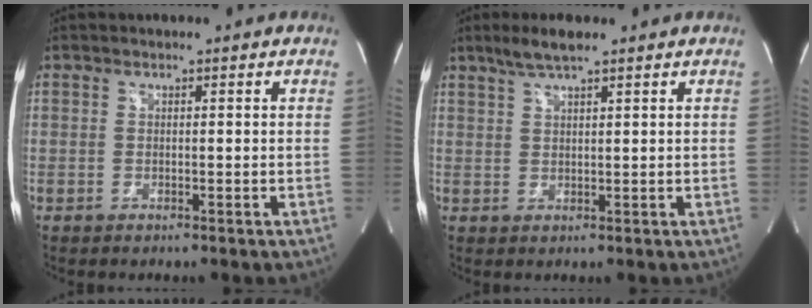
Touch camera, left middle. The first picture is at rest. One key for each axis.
{"total": 4.1, "fx": 3.1, "fy": 0.3, "fz": 2.7, "tx": -0.063, "ty": 0.008, "tz": 0.061}